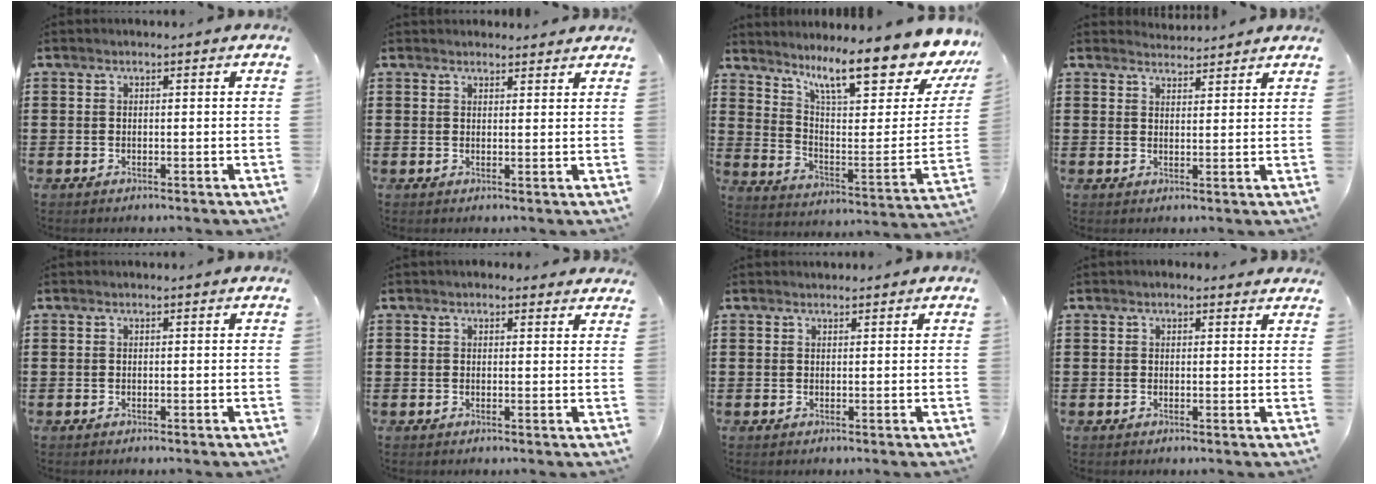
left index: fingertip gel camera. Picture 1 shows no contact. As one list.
[{"total": 2.0, "force": [1.9, 0.6, 0.0], "torque": [-0.003, 0.002, 0.037]}, {"total": 12.4, "force": [9.4, 2.2, 7.8], "torque": [-0.141, -0.067, 0.153]}, {"total": 2.6, "force": [2.6, 0.1, -0.2], "torque": [-0.003, -0.007, 0.050]}, {"total": 0.0}, {"total": 1.5, "force": [1.2, 0.9, 0.3], "torque": [-0.009, 0.007, 0.024]}, {"total": 0.8, "force": [0.7, 0.3, 0.0], "torque": [-0.002, 0.002, 0.015]}, {"total": 1.2, "force": [0.9, 0.7, 0.3], "torque": [-0.008, 0.006, 0.018]}]